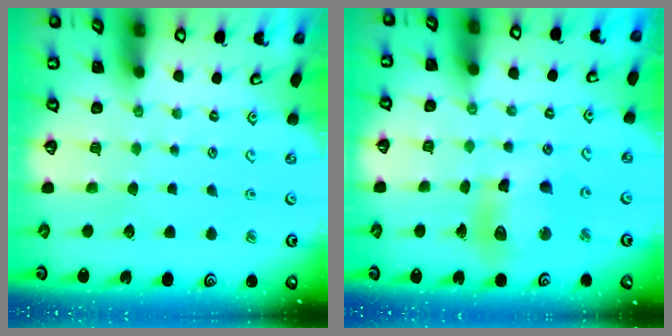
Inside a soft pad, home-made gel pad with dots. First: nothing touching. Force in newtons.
{"total": 11.9, "press": 11.6, "slide": 2.6}